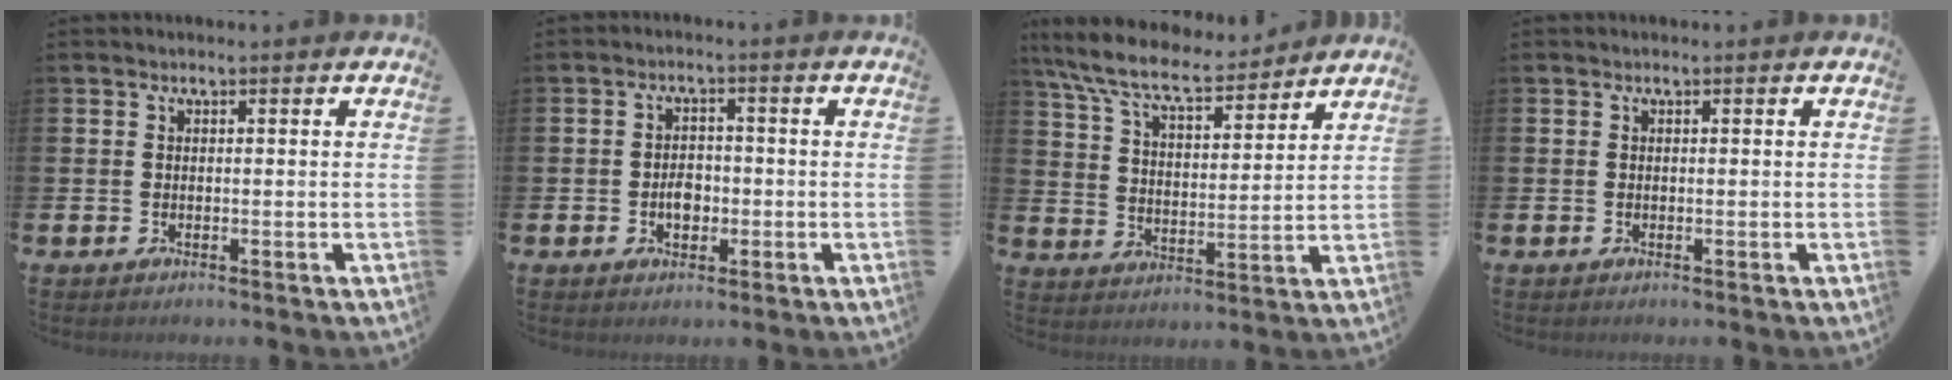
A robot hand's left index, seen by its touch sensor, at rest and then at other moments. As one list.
[{"total": 2.9, "force": [-0.7, 2.1, 1.9], "torque": [-0.018, -0.005, -0.019]}, {"total": 9.2, "force": [8.4, 1.8, 3.4], "torque": [-0.105, -0.046, 0.150]}, {"total": 0.0}]